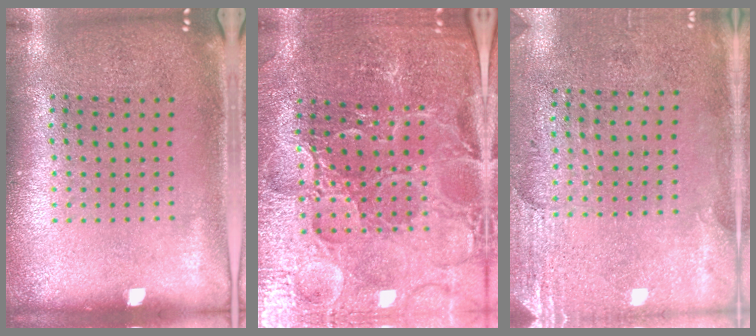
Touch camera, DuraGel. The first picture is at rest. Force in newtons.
{"total": 3.8, "press": 3.7, "slide": 0.6}
{"total": 2.8, "press": 2.4, "slide": 1.4}